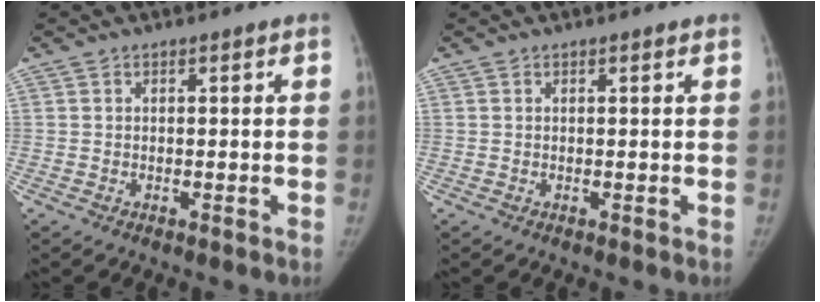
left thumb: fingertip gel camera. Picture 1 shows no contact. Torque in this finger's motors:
{"motor_torque": [-0.16, -0.05, 0.28, 0.14, -0.01]}